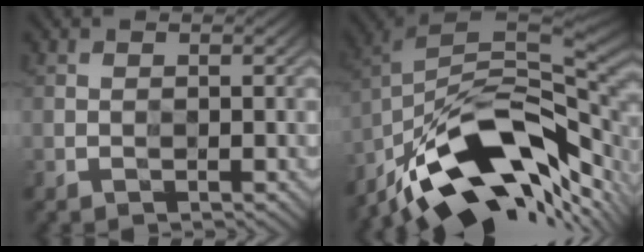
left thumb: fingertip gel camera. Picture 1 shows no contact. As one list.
[{"total": 15.2, "force": [-9.2, 5.6, 10.7], "torque": [-0.201, 0.003, -0.169]}]